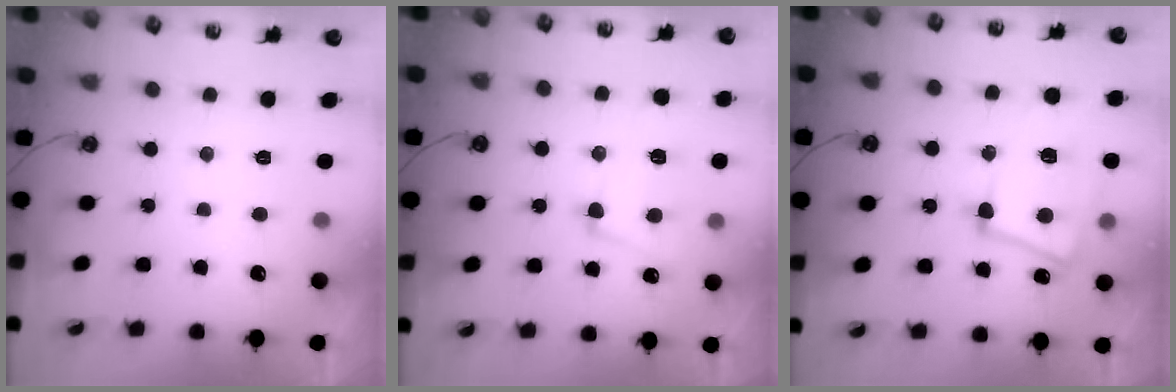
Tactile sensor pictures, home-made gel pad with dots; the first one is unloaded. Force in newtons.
{"total": 3.9, "press": 3.7, "slide": 1.2}
{"total": 11.0, "press": 10.8, "slide": 2.3}